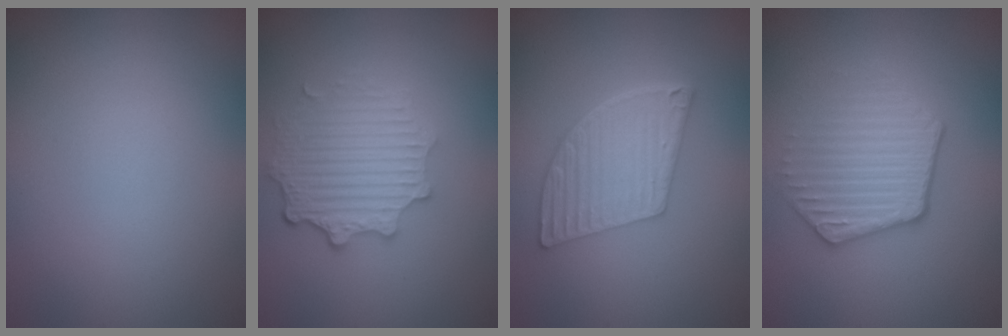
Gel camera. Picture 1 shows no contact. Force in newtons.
{"total": 4.5, "press": 3.5, "slide": 2.8}
{"total": 5.7, "press": 4.2, "slide": 3.8}
{"total": 3.5, "press": 3.1, "slide": 1.7}